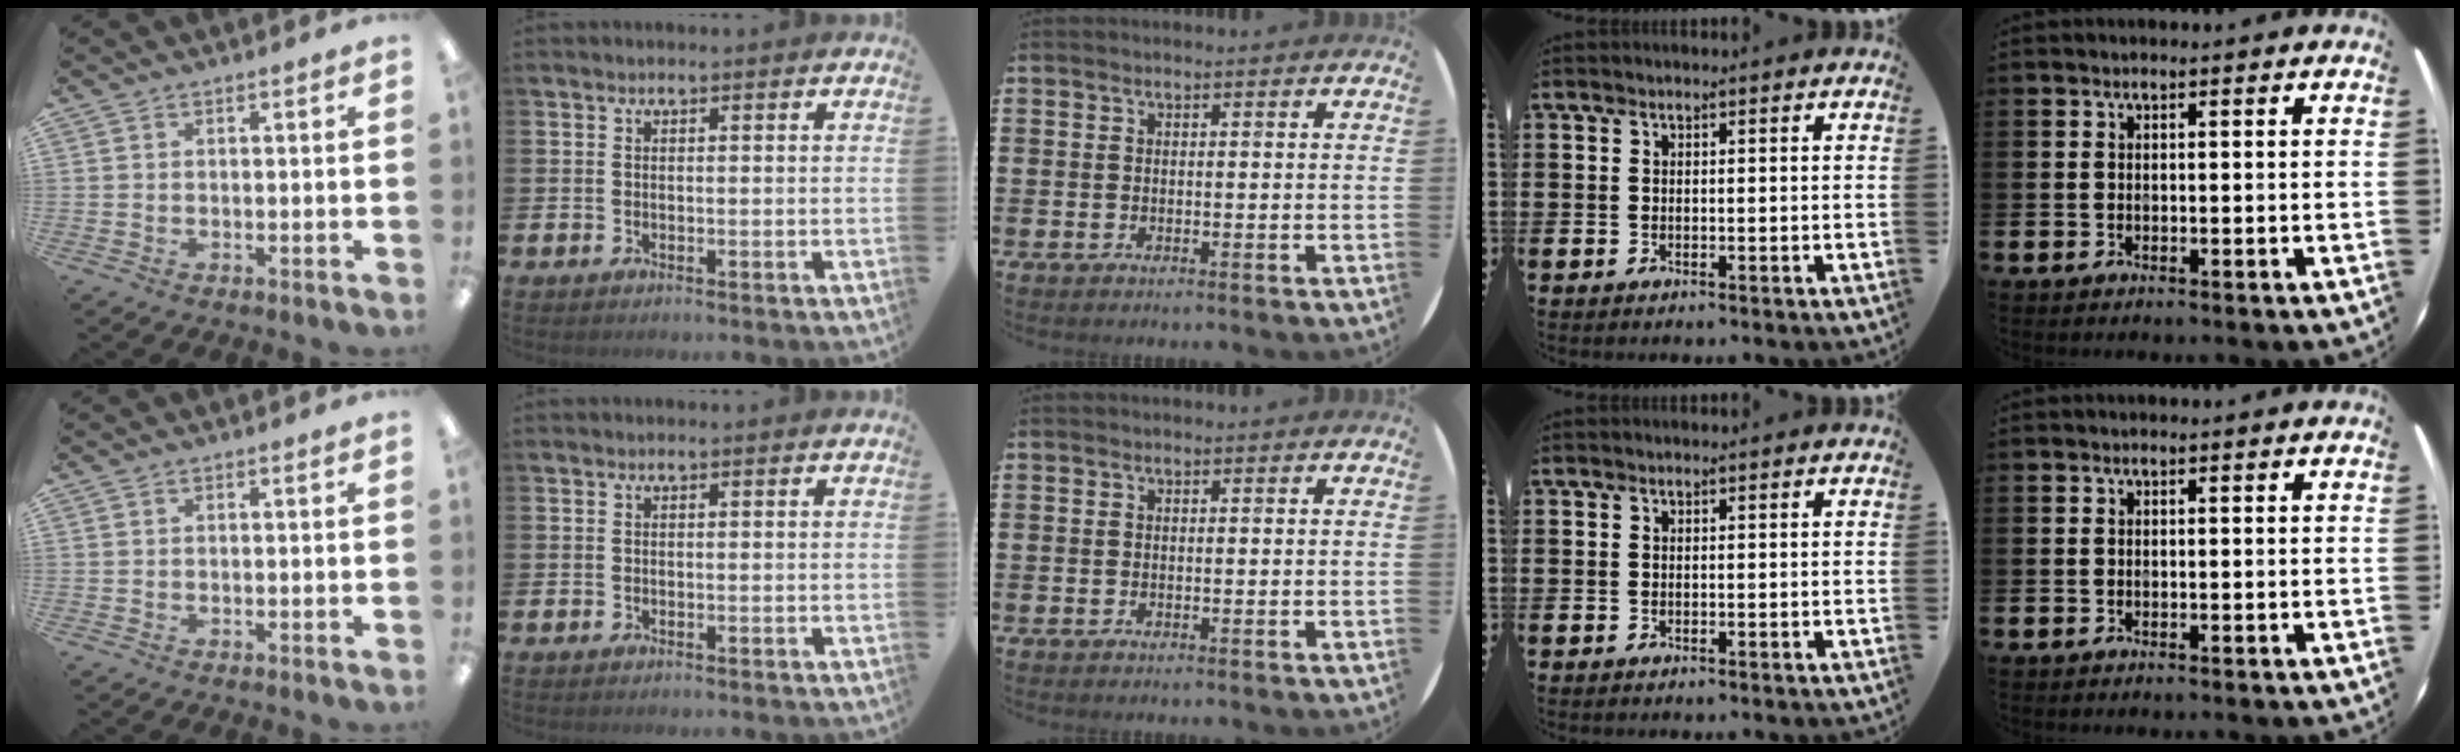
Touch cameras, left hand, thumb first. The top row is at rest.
{}